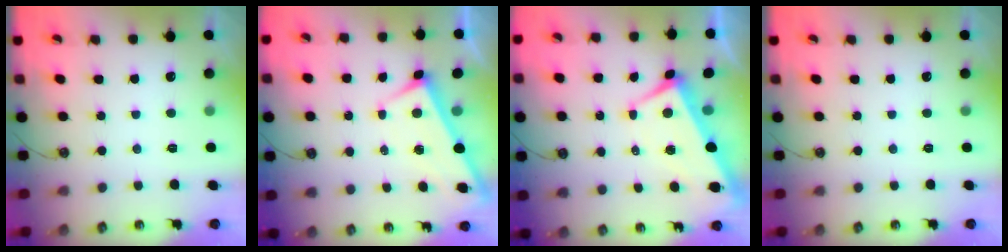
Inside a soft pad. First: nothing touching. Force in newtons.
{"total": 2.6, "press": 2.6, "slide": 0.2}
{"total": 1.4, "press": 1.0, "slide": 1.0}
{"total": 0.0}